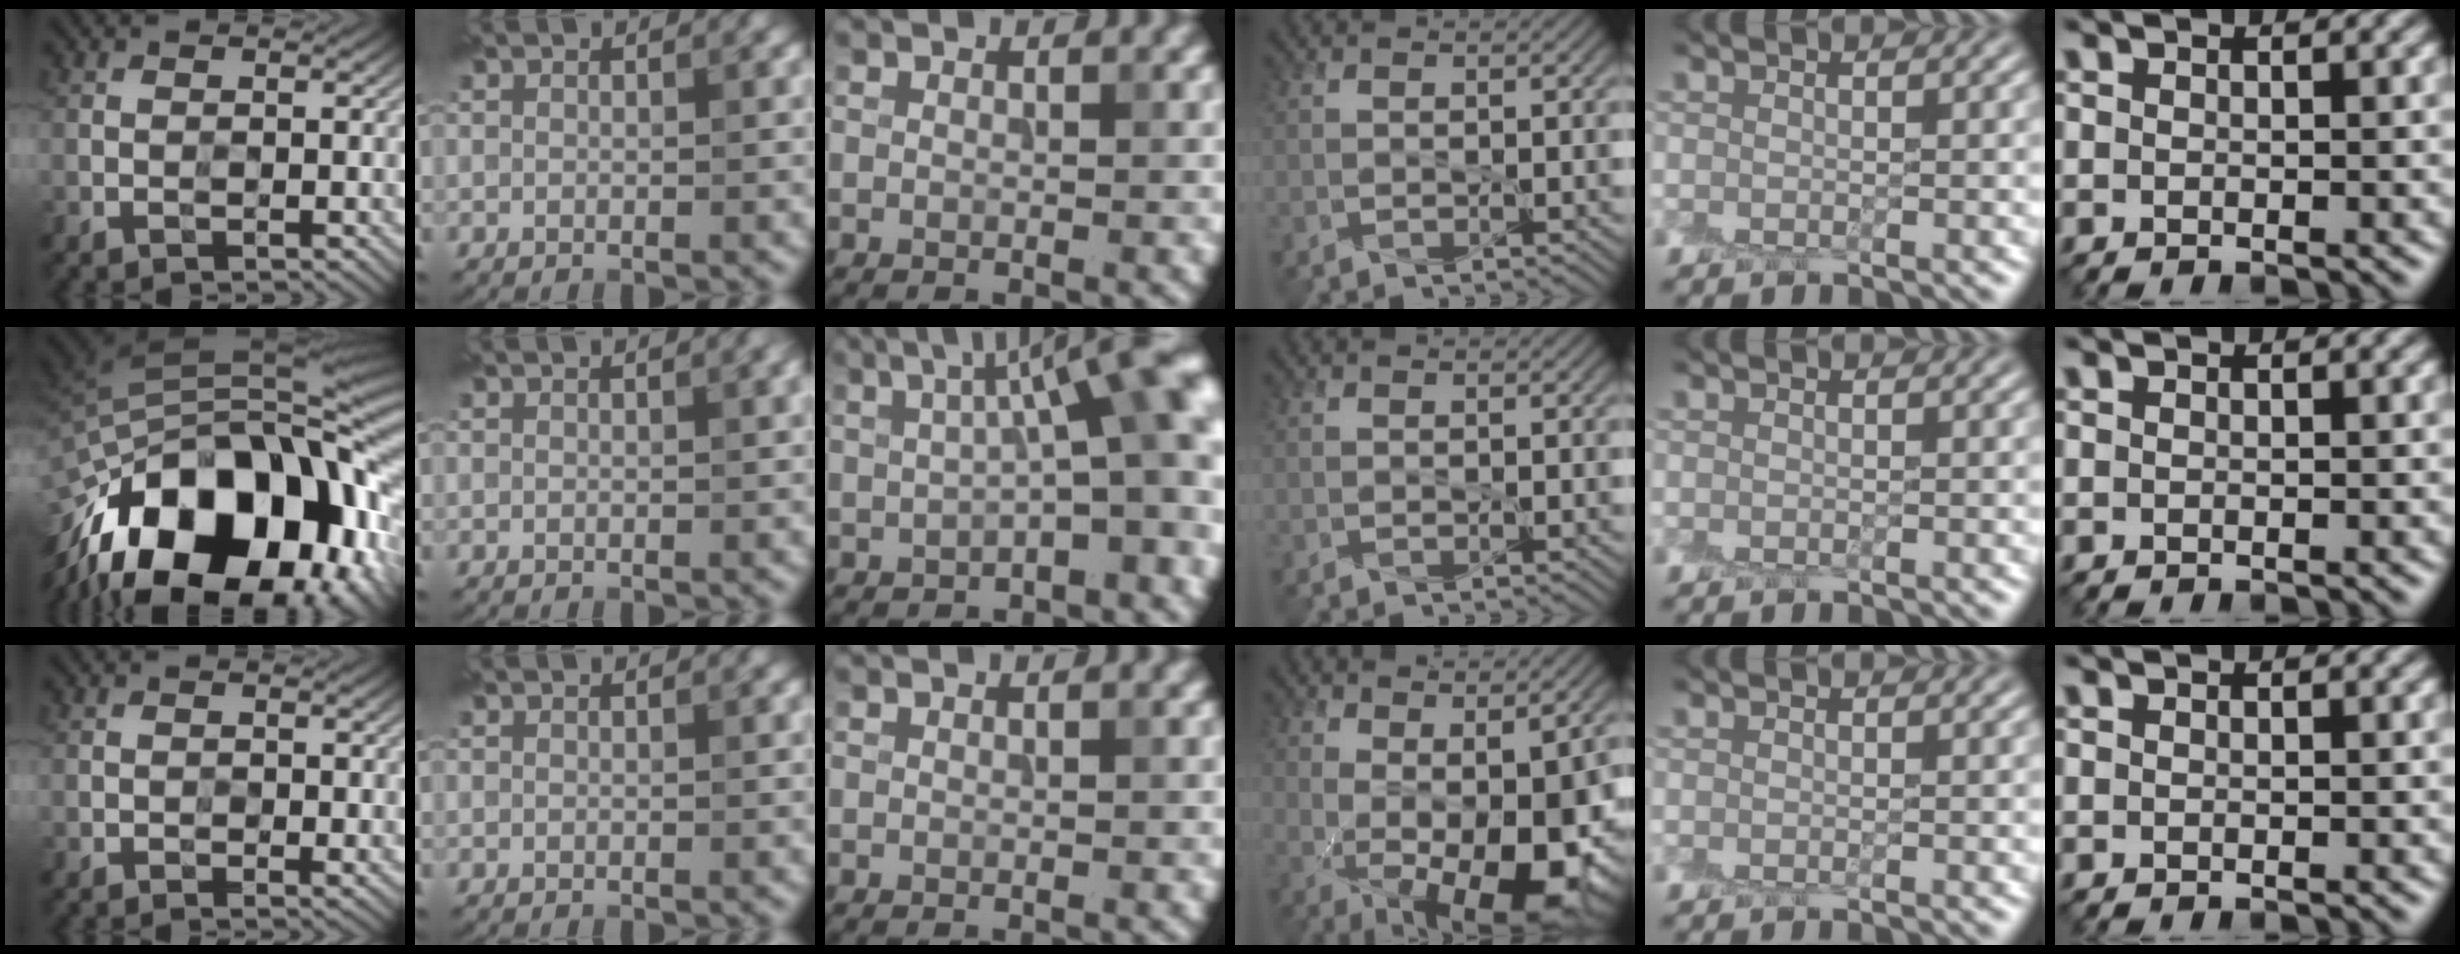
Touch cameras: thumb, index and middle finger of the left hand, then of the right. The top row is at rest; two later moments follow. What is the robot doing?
{"motion": "peel", "object": "cling film"}